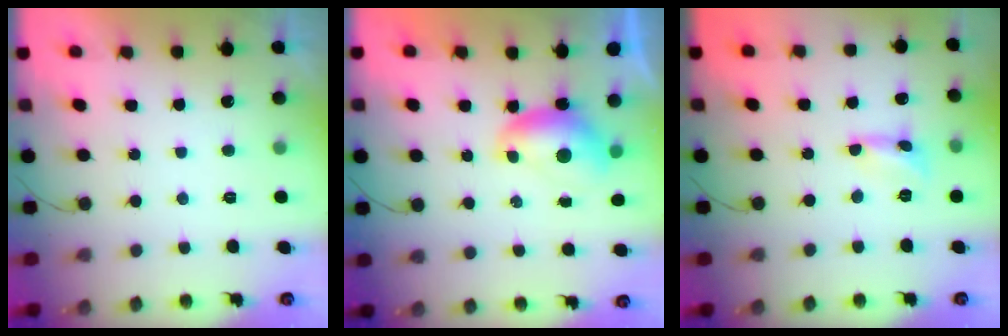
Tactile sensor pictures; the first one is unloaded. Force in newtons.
{"total": 7.3, "press": 7.2, "slide": 1.0}
{"total": 2.4, "press": 2.4, "slide": 0.2}